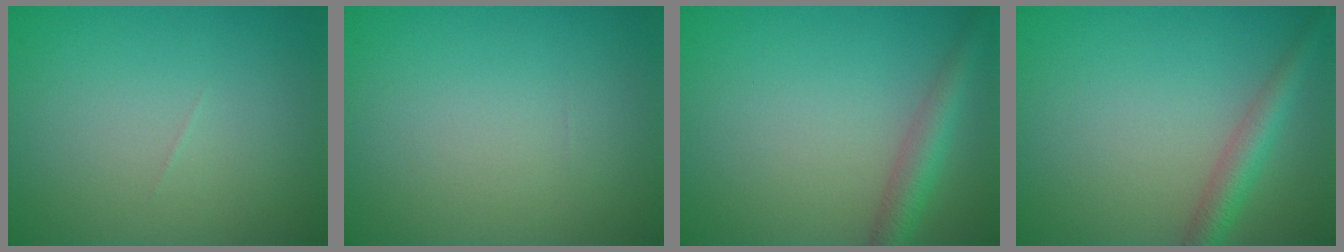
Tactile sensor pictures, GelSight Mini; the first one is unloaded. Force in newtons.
{"total": 0.0}
{"total": 3.2, "press": 3.2, "slide": 0.1}
{"total": 2.9, "press": 2.9, "slide": 0.0}